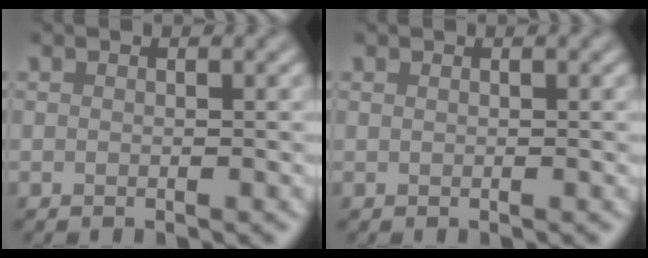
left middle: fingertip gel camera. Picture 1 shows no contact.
{"total": 0.0}